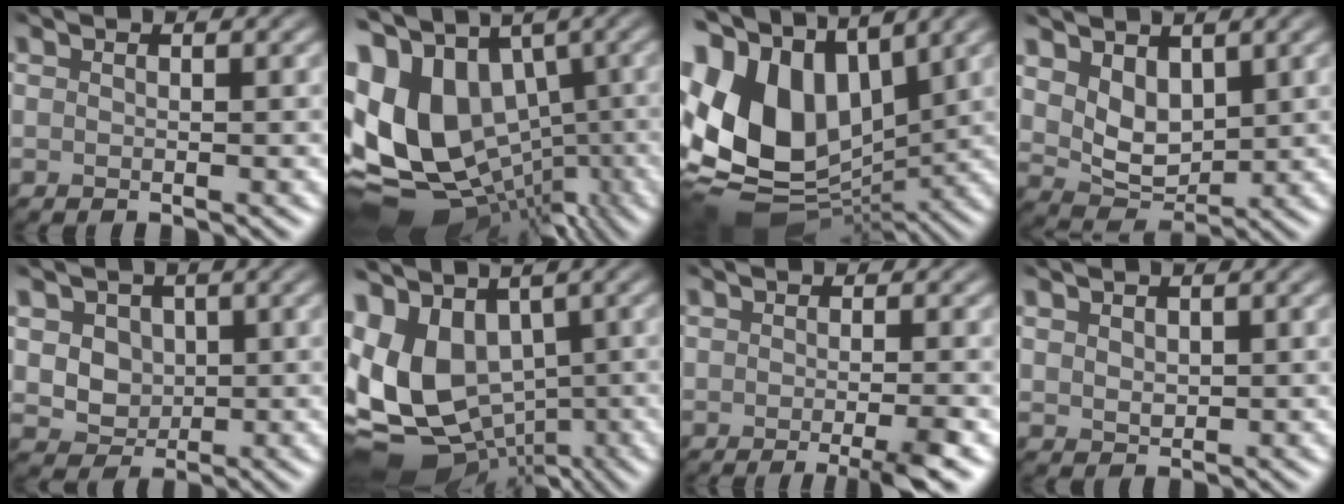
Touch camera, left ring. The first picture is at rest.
{"total": 14.9, "force": [-0.9, 10.5, 10.5], "torque": [-0.210, -0.013, 0.013]}
{"total": 13.3, "force": [0.5, 9.3, 9.5], "torque": [-0.205, -0.002, 0.007]}
{"total": 4.4, "force": [1.4, 2.8, 3.1], "torque": [-0.066, -0.012, 0.023]}
{"total": 4.2, "force": [0.4, 3.7, 2.0], "torque": [-0.058, -0.010, 0.014]}
{"total": 11.5, "force": [-1.6, 8.3, 7.7], "torque": [-0.167, -0.015, -0.010]}
{"total": 3.5, "force": [-0.7, 0.9, 3.3], "torque": [-0.039, -0.001, -0.012]}
{"total": 1.6, "force": [0.8, 1.1, 1.0], "torque": [-0.029, -0.002, 0.021]}